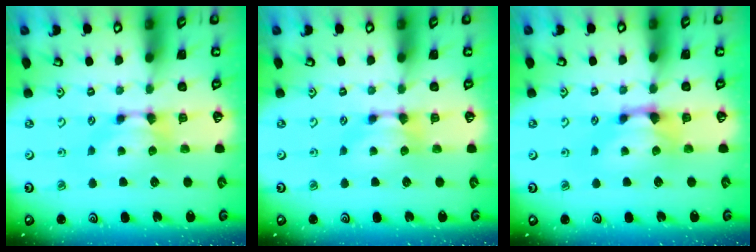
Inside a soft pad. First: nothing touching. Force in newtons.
{"total": 0.0}
{"total": 1.1, "press": 0.5, "slide": 1.0}